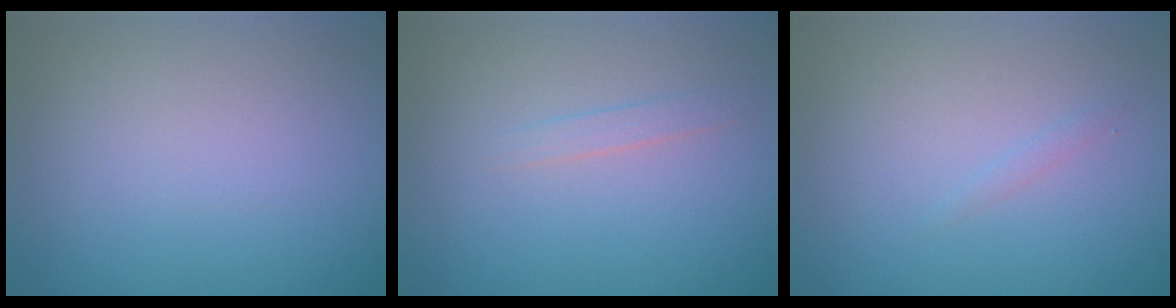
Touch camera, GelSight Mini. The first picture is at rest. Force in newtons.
{"total": 0.9, "press": 0.9, "slide": 0.1}
{"total": 0.6, "press": 0.6, "slide": 0.0}